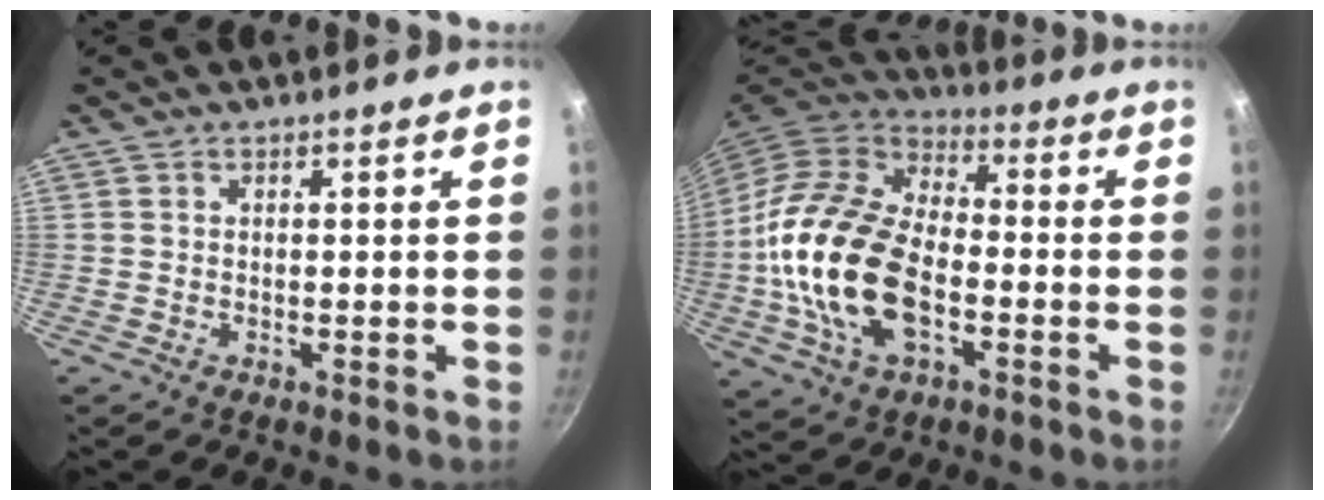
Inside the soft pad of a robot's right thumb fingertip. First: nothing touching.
{"total": 22.1, "force": [-4.1, 13.3, 17.1], "torque": [-0.315, 0.028, -0.084]}